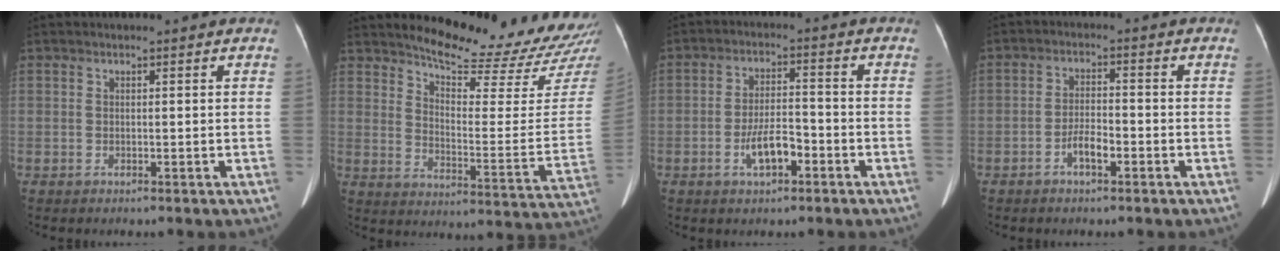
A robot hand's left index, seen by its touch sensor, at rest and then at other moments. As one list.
[{"total": 20.5, "force": [19.3, 1.3, 6.6], "torque": [-0.099, -0.106, 0.240]}, {"total": 5.6, "force": [-2.6, 2.1, 4.6], "torque": [-0.090, 0.008, -0.046]}, {"total": 3.7, "force": [-2.0, 1.1, 2.9], "torque": [-0.052, 0.008, -0.038]}]